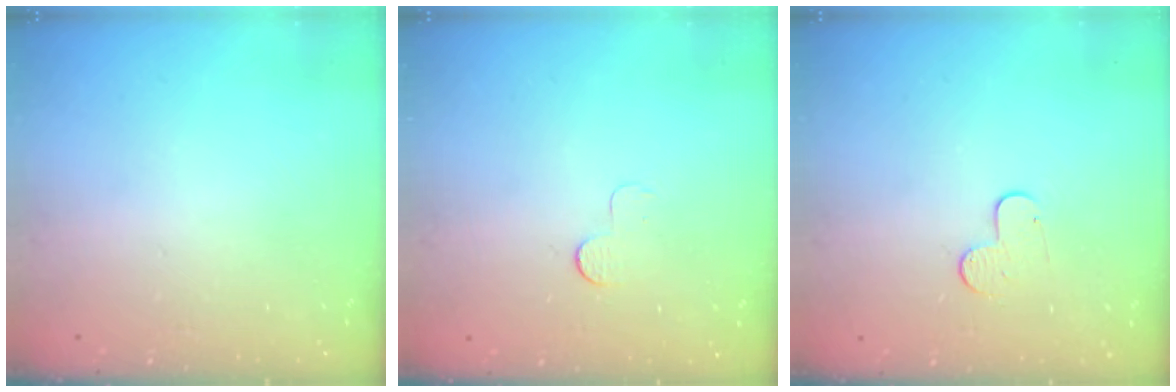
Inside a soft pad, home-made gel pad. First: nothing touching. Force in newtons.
{"total": 3.2, "press": 3.1, "slide": 0.3}
{"total": 6.6, "press": 6.5, "slide": 0.6}